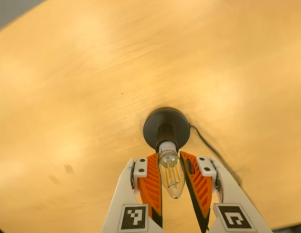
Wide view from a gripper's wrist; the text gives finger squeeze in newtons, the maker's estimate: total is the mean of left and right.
{"total": 14.2, "left": 15.4, "right": 13.1}